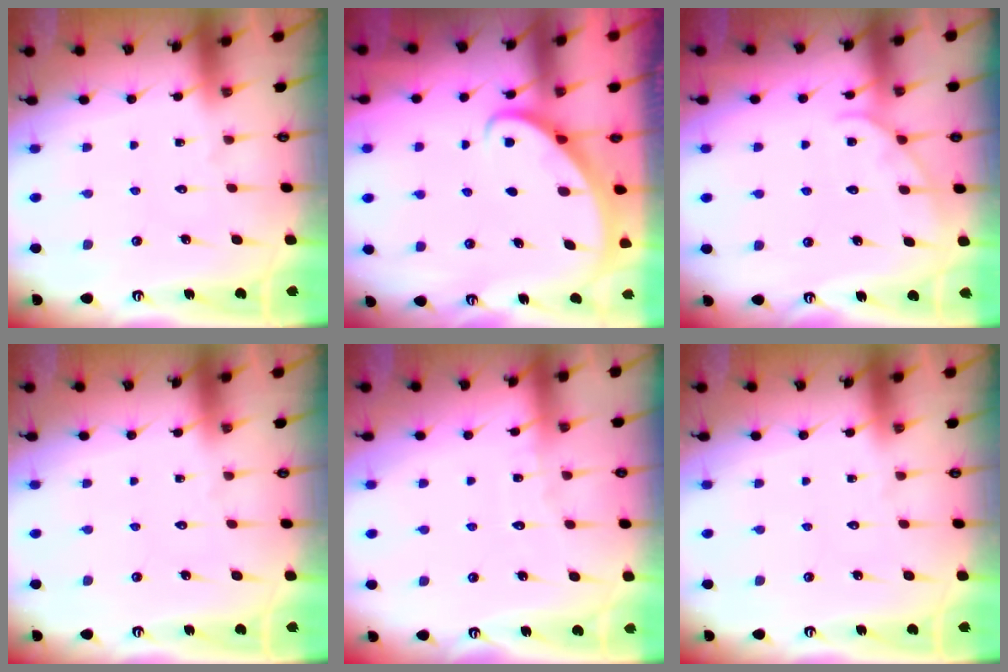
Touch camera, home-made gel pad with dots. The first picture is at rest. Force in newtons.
{"total": 2.7, "press": 2.7, "slide": 0.2}
{"total": 5.3, "press": 5.3, "slide": 0.5}
{"total": 0.0}
{"total": 4.1, "press": 4.1, "slide": 0.3}
{"total": 0.0}